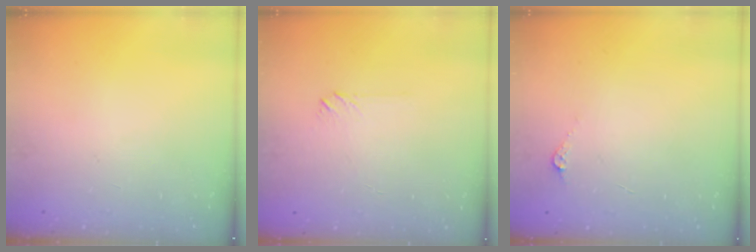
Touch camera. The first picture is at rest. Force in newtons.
{"total": 2.0, "press": 2.0, "slide": 0.3}
{"total": 4.8, "press": 4.8, "slide": 0.6}